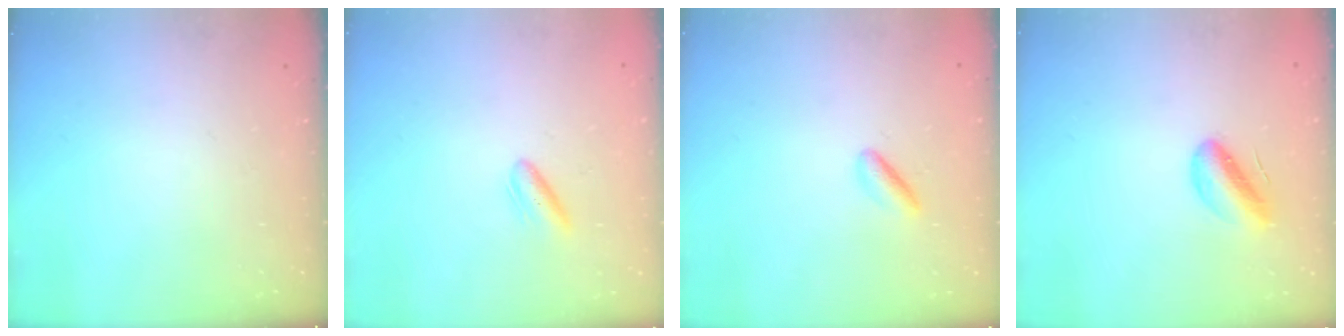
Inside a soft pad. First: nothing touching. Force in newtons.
{"total": 4.2, "press": 3.9, "slide": 1.6}
{"total": 3.6, "press": 3.4, "slide": 1.3}
{"total": 6.9, "press": 6.4, "slide": 2.4}